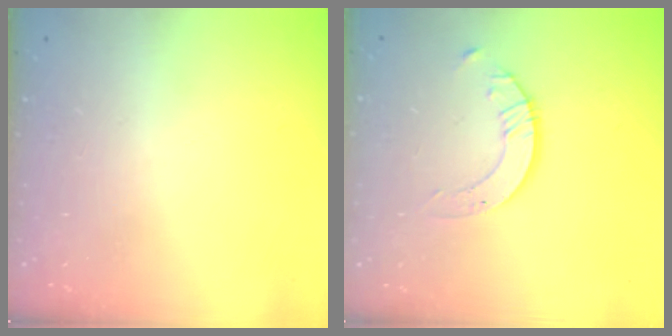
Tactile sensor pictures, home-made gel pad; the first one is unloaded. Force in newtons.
{"total": 2.1, "press": 2.1, "slide": 0.2}